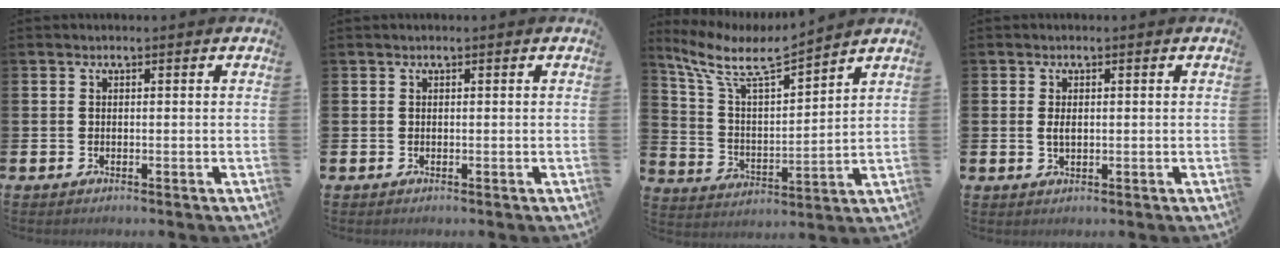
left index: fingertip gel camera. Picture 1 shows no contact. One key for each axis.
{"total": 0.0}
{"total": 8.0, "fx": 6.9, "fy": 1.6, "fz": 3.6, "tx": -0.109, "ty": -0.040, "tz": 0.118}
{"total": 1.4, "fx": 0.1, "fy": 0.7, "fz": 1.1, "tx": -0.014, "ty": 0.002, "tz": -0.001}